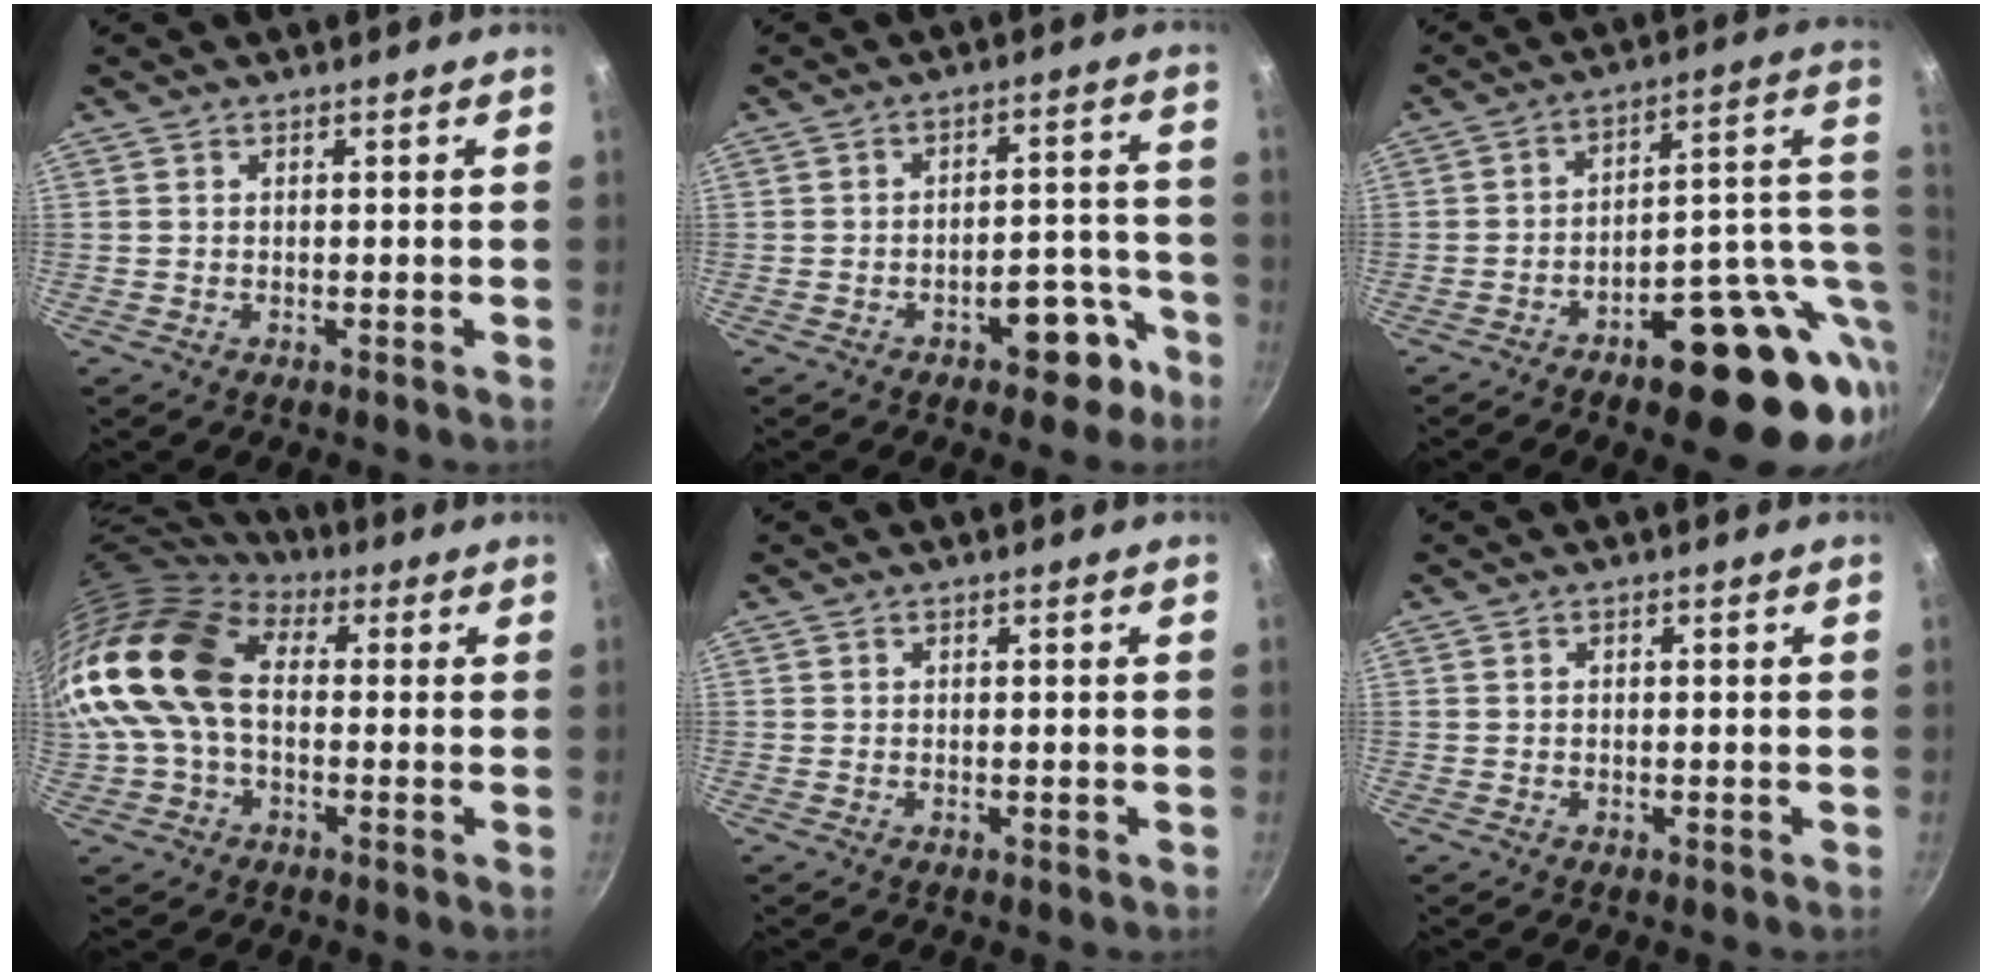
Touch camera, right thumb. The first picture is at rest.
{"total": 8.8, "force": [-5.0, 4.5, 5.6], "torque": [-0.034, 0.057, -0.053]}
{"total": 23.5, "force": [-5.0, 10.8, 20.3], "torque": [-0.213, 0.017, -0.054]}
{"total": 15.7, "force": [0.7, 10.6, 11.6], "torque": [-0.213, 0.027, 0.000]}
{"total": 0.0}
{"total": 0.0}